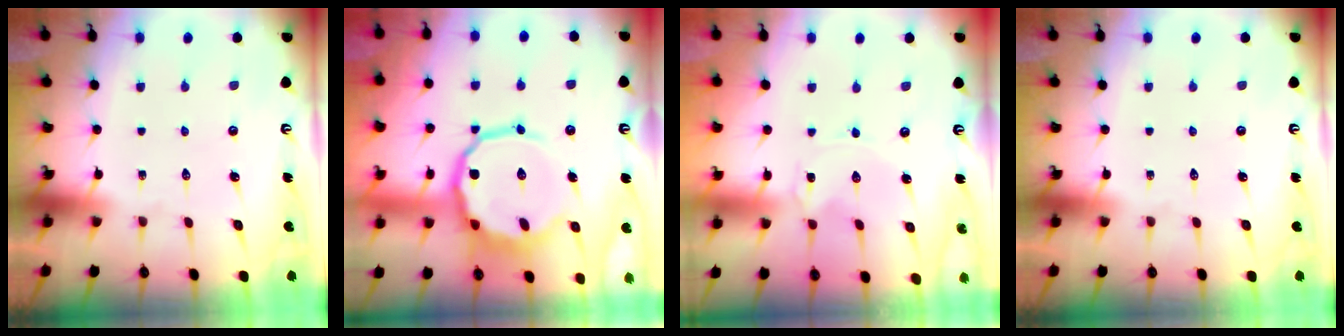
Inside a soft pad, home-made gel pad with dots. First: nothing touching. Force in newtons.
{"total": 12.4, "press": 12.1, "slide": 2.9}
{"total": 0.0}
{"total": 0.0}